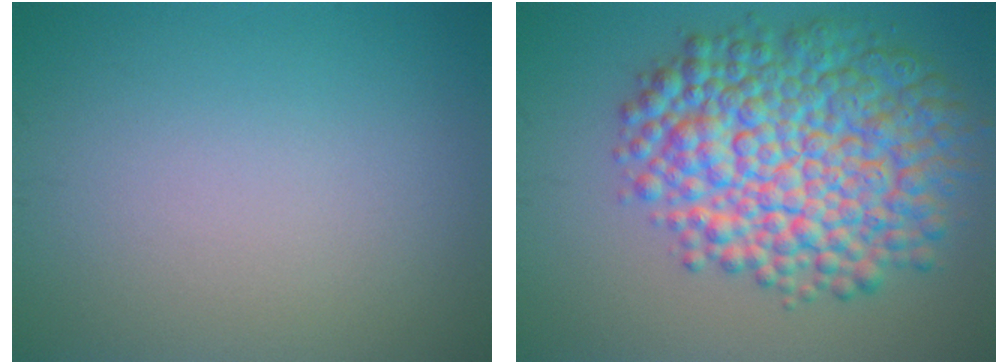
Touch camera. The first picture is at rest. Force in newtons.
{"total": 11.6, "press": 11.5, "slide": 0.3}